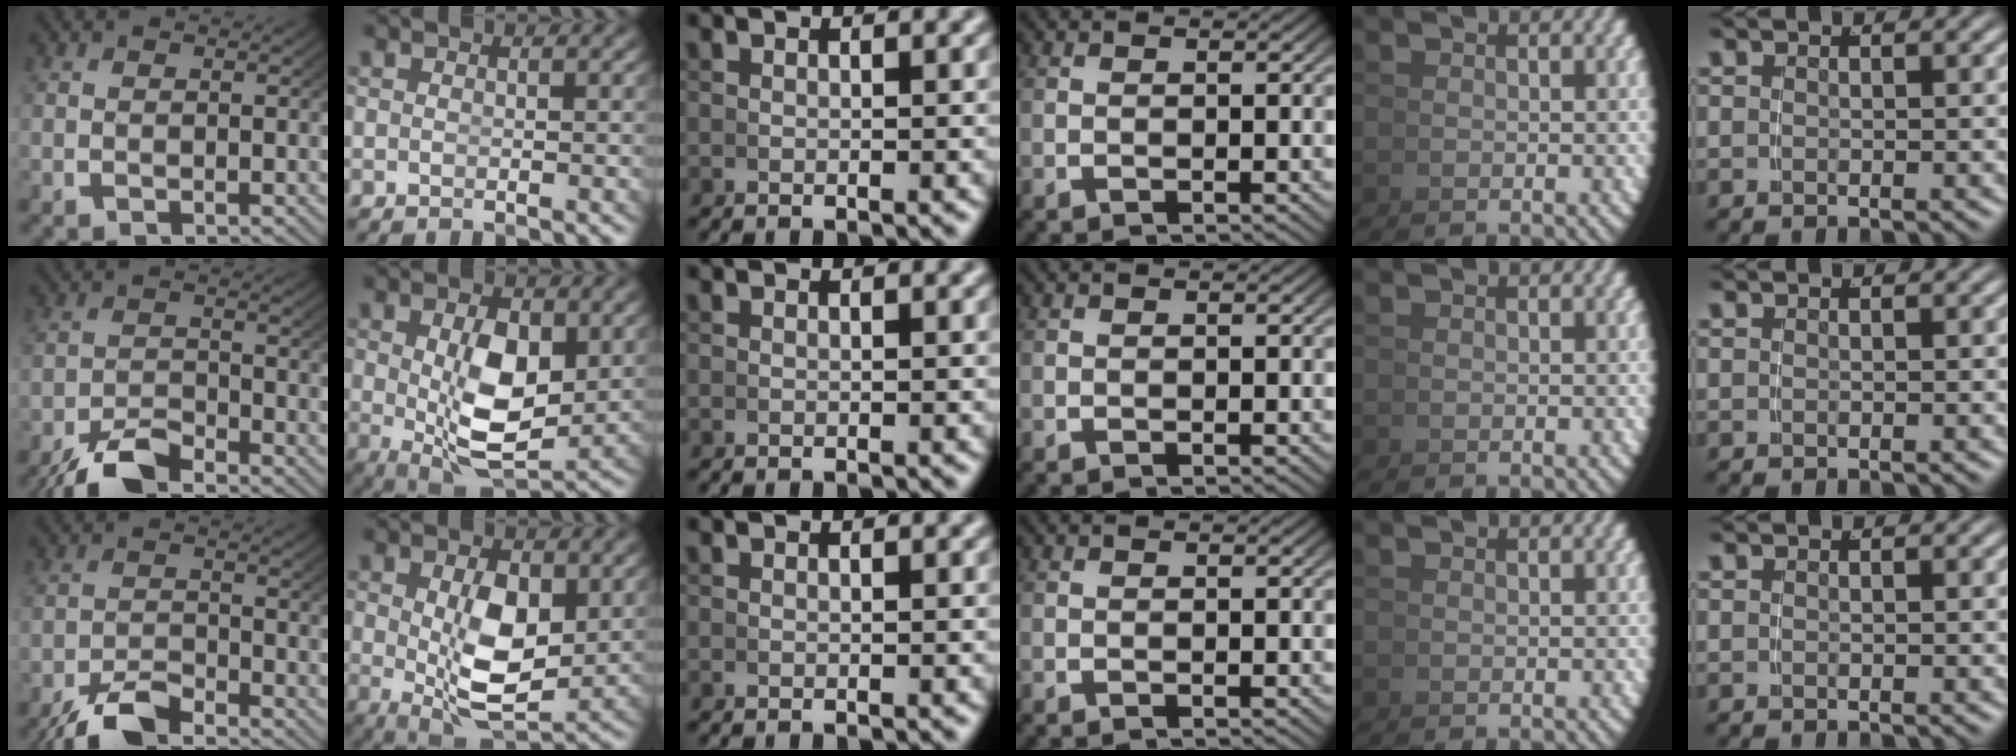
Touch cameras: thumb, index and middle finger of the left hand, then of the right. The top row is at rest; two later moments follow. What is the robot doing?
{"motion": "grasp_and_lifting", "object": "pen"}